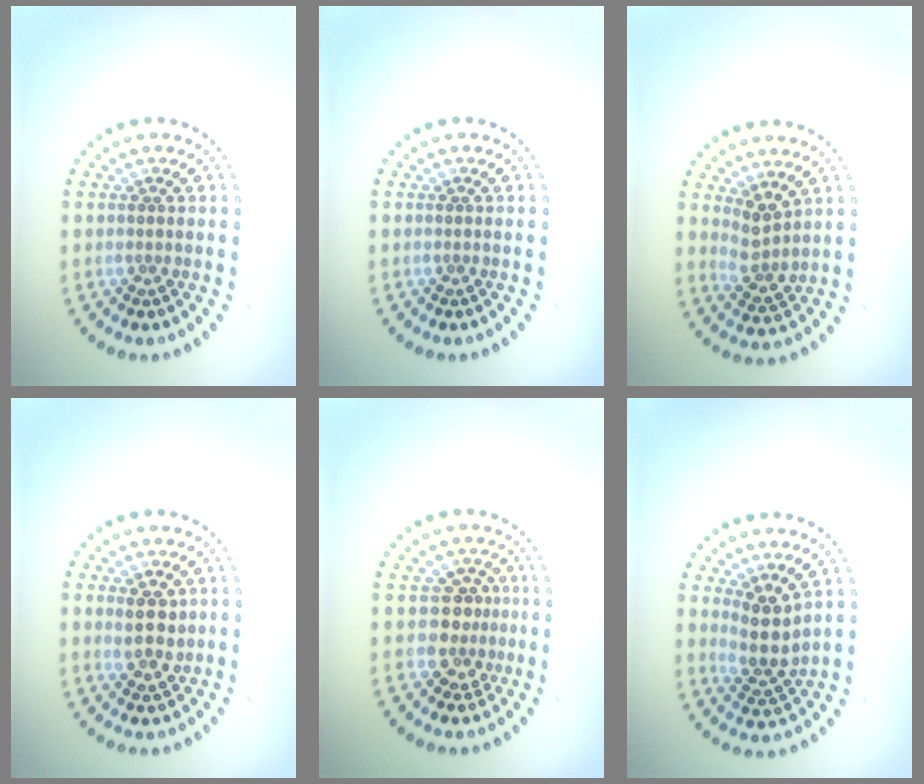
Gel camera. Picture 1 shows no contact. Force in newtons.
{"total": 0.0}
{"total": 2.5, "press": 1.9, "slide": 1.7}
{"total": 2.6, "press": 2.4, "slide": 0.9}
{"total": 2.8, "press": 2.4, "slide": 1.3}
{"total": 3.2, "press": 2.5, "slide": 1.9}